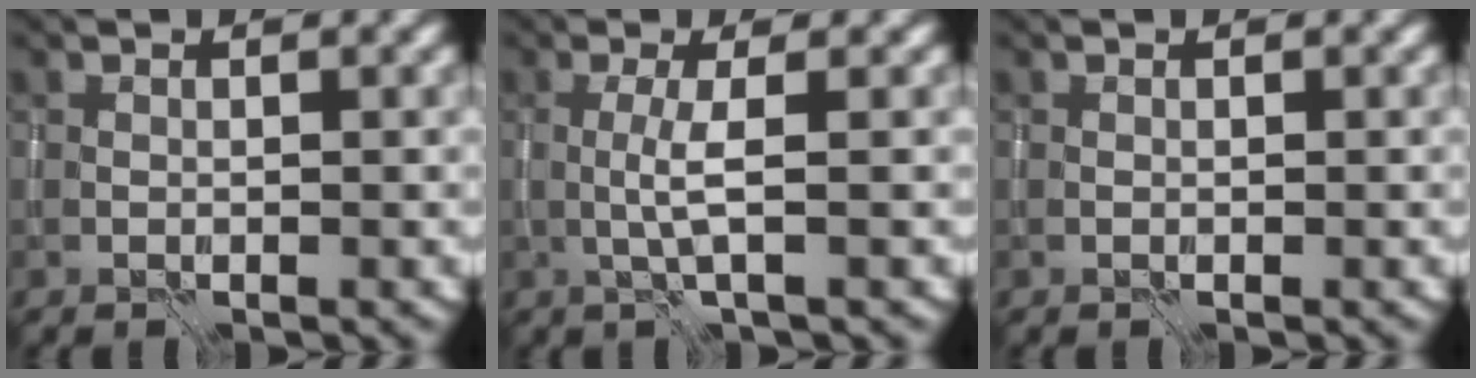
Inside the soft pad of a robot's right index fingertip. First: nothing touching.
{"total": 2.0, "force": [-0.2, 0.0, 2.0], "torque": [-0.044, -0.002, -0.005]}
{"total": 0.0}